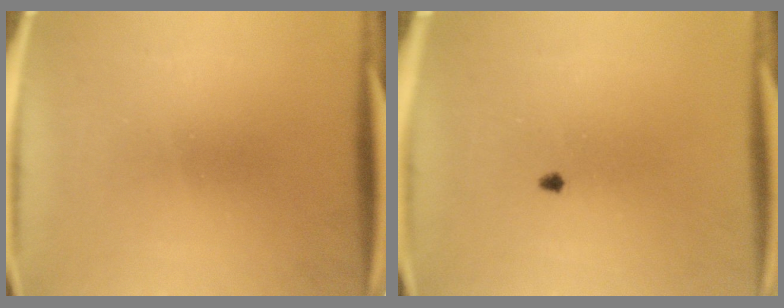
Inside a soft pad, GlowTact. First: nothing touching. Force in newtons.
{"total": 0.7}